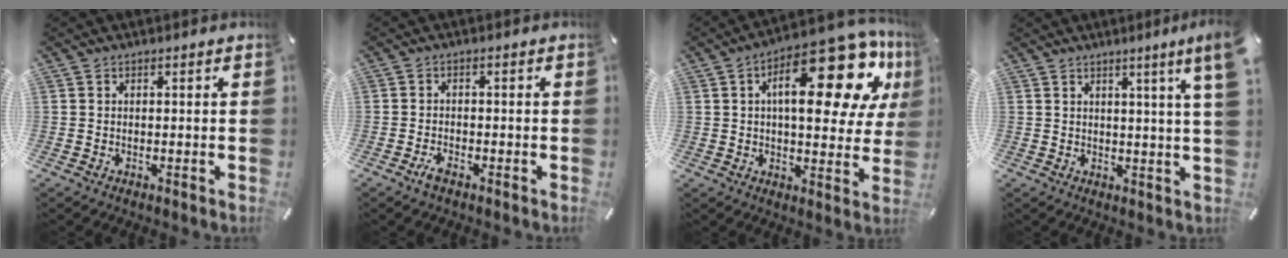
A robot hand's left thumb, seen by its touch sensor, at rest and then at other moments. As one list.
[{"total": 2.2, "force": [-1.6, 0.8, 1.2], "torque": [-0.035, 0.003, -0.036]}, {"total": 23.1, "force": [9.8, 9.2, 18.7], "torque": [-0.267, -0.062, 0.155]}, {"total": 6.9, "force": [3.8, -0.5, 5.8], "torque": [-0.092, -0.018, 0.058]}]